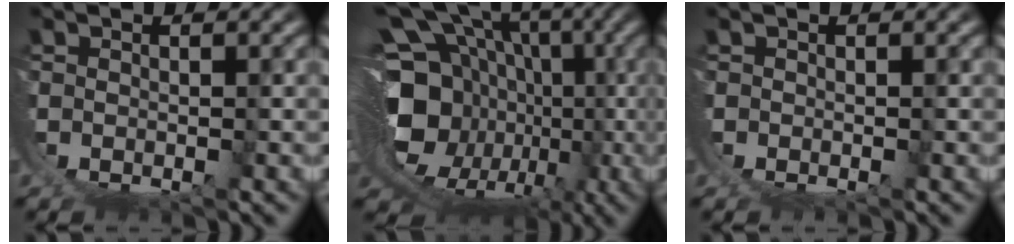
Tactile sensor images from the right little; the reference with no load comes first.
{"total": 21.5, "force": [1.7, 17.1, 12.9], "torque": [-0.251, -0.032, 0.028]}
{"total": 0.0}